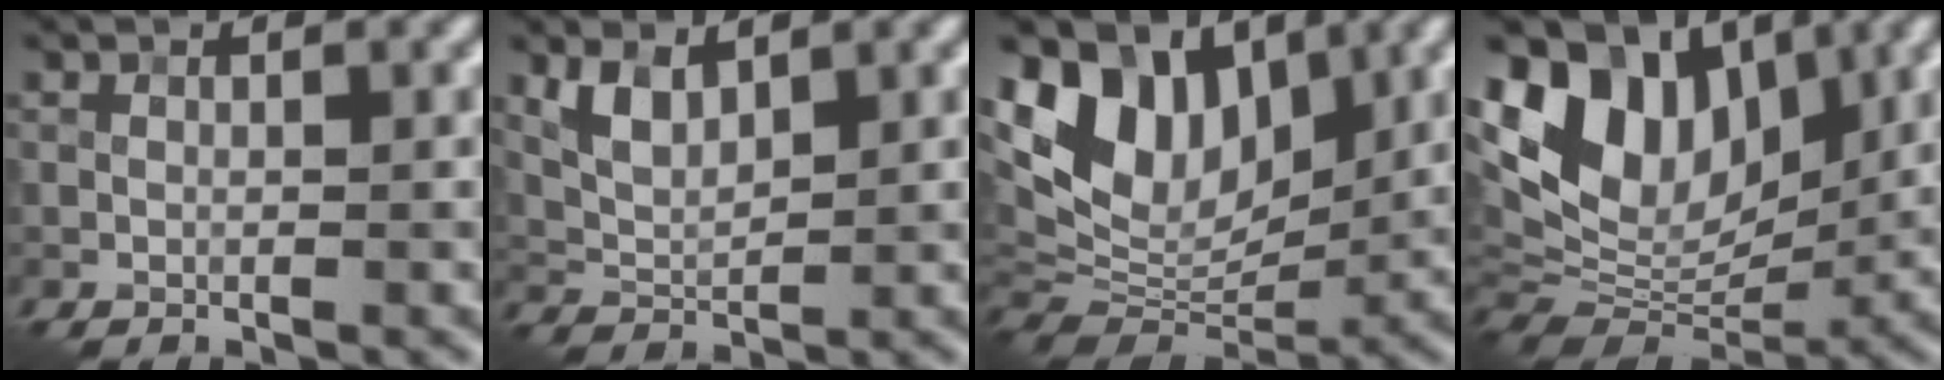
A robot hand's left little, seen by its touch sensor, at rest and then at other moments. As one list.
[{"total": 3.0, "force": [1.8, 1.4, 2.0], "torque": [-0.048, -0.003, 0.039]}, {"total": 10.4, "force": [4.6, 6.8, 6.3], "torque": [-0.120, 0.002, 0.080]}, {"total": 11.5, "force": [4.6, 7.6, 7.2], "torque": [-0.138, 0.010, 0.083]}]